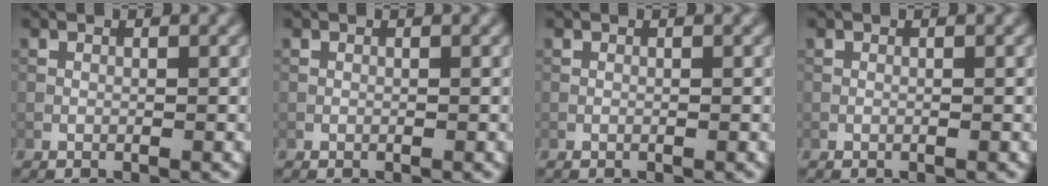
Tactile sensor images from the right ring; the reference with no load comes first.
{"total": 0.0}
{"total": 0.0}
{"total": 0.0}